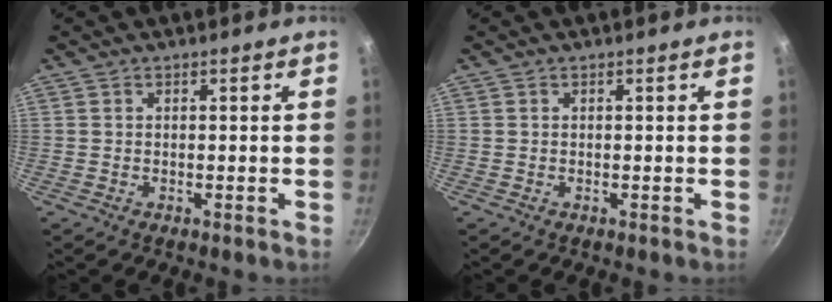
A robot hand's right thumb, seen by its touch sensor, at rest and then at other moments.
{"total": 0.0}